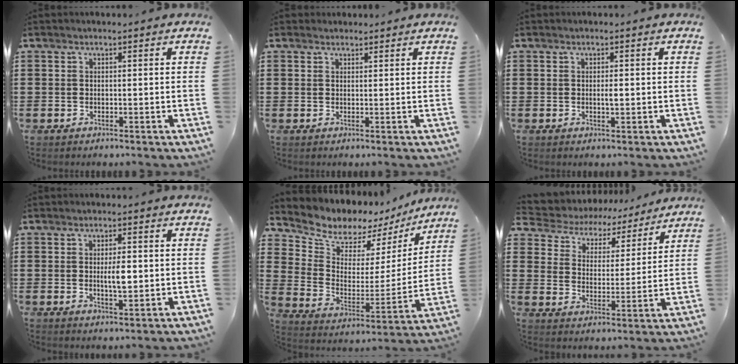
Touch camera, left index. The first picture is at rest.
{"total": 1.2, "force": [1.1, 0.5, 0.0], "torque": [-0.003, 0.003, 0.022]}
{"total": 1.3, "force": [0.0, 0.3, 1.3], "torque": [-0.025, 0.000, 0.000]}
{"total": 3.9, "force": [0.2, 1.2, 3.7], "torque": [-0.060, -0.002, -0.001]}
{"total": 6.8, "force": [6.3, 2.5, 0.1], "torque": [-0.041, -0.057, 0.109]}
{"total": 4.4, "force": [4.0, 1.7, 0.3], "torque": [-0.035, -0.028, 0.063]}